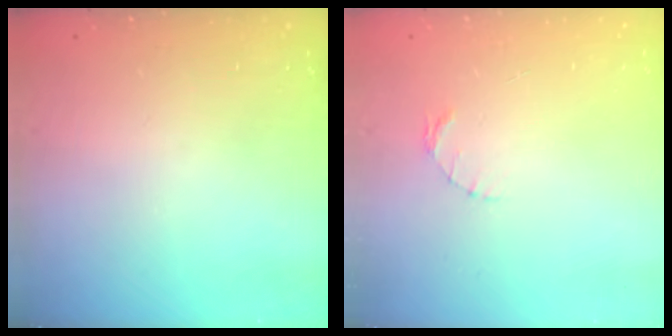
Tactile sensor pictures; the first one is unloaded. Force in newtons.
{"total": 1.6, "press": 1.5, "slide": 0.3}